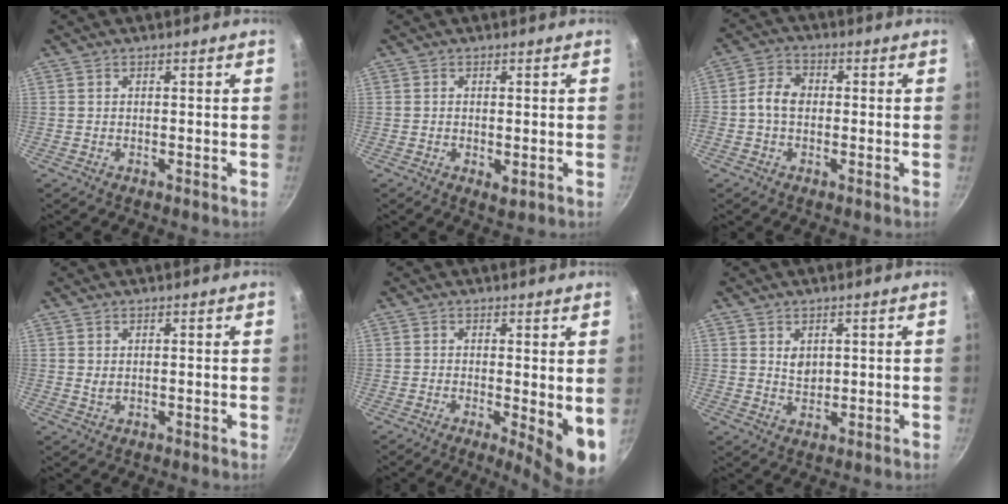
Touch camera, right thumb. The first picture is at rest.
{"total": 1.9, "force": [-0.1, 1.0, 1.6], "torque": [-0.025, -0.007, -0.001]}
{"total": 5.7, "force": [-0.2, 4.2, 3.8], "torque": [-0.063, 0.016, -0.020]}
{"total": 1.1, "force": [0.6, 0.5, 0.8], "torque": [-0.013, -0.007, 0.011]}
{"total": 7.9, "force": [-0.6, 2.2, 7.5], "torque": [-0.090, -0.015, -0.004]}
{"total": 3.0, "force": [1.1, 2.2, 1.8], "torque": [-0.024, -0.010, 0.023]}